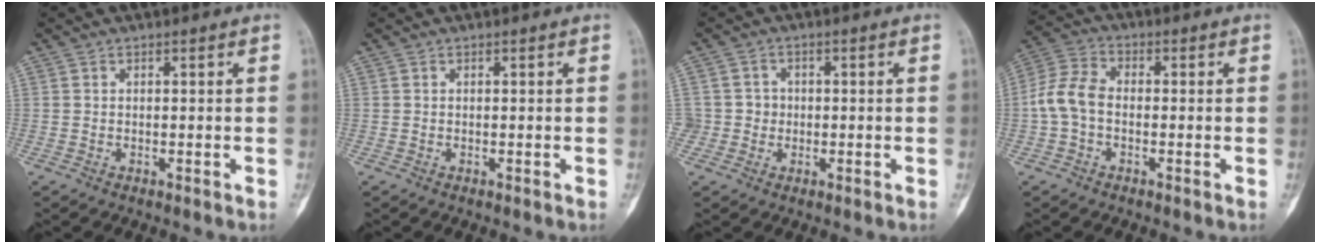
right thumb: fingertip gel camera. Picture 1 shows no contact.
{"total": 0.0}
{"total": 3.7, "force": [-0.4, 3.6, 0.1], "torque": [0.031, 0.012, -0.011]}
{"total": 7.1, "force": [-1.1, 4.8, 5.1], "torque": [-0.104, 0.021, -0.034]}